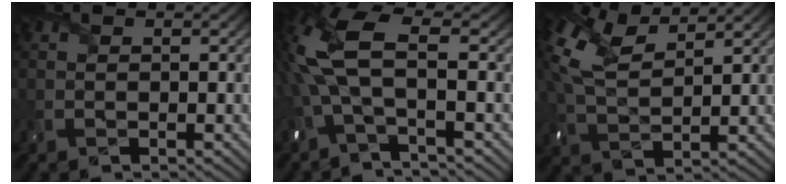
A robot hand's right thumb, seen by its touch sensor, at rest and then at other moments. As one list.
[{"total": 9.7, "force": [-0.1, 3.4, 9.0], "torque": [-0.226, 0.008, -0.023]}, {"total": 9.0, "force": [4.9, 3.8, 6.5], "torque": [-0.171, 0.020, 0.095]}]